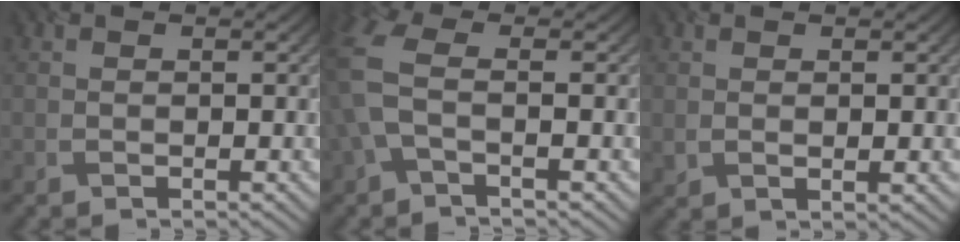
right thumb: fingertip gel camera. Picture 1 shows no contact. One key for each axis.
{"total": 5.3, "fx": -0.7, "fy": 2.4, "fz": 4.7, "tx": -0.127, "ty": 0.003, "tz": -0.028}
{"total": 1.6, "fx": 0.4, "fy": 0.6, "fz": 1.4, "tx": -0.032, "ty": -0.004, "tz": 0.012}